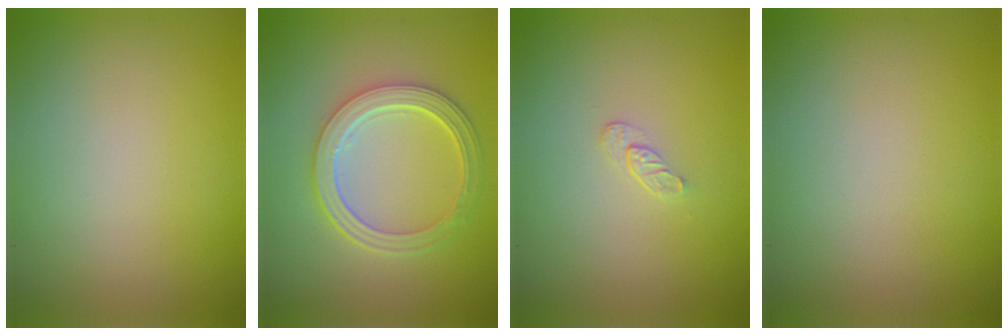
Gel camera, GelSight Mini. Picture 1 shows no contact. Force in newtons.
{"total": 5.0, "press": 3.9, "slide": 3.1}
{"total": 0.8, "press": 0.5, "slide": 0.7}
{"total": 0.0}